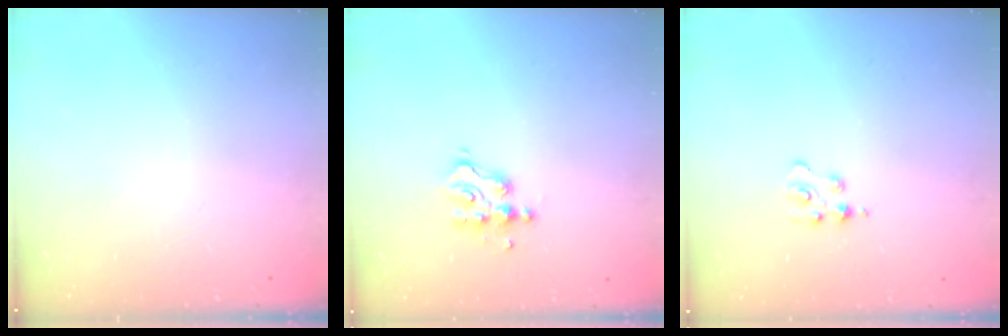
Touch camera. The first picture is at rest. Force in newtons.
{"total": 5.0, "press": 5.0, "slide": 0.3}
{"total": 1.8, "press": 1.8, "slide": 0.3}